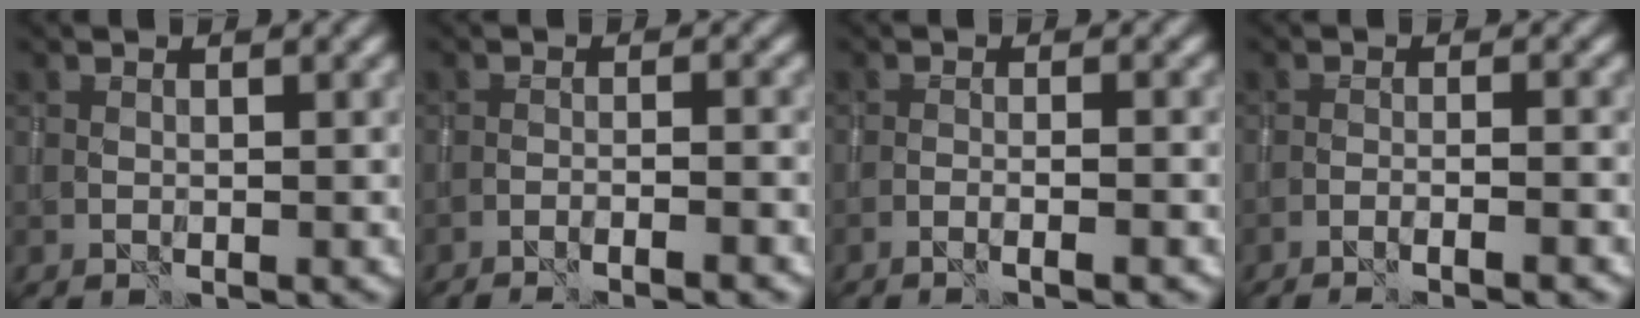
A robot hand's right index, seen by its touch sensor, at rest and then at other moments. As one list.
[{"total": 3.8, "force": [-3.1, 0.6, 2.1], "torque": [-0.030, 0.009, -0.054]}, {"total": 2.7, "force": [-1.6, 0.5, 2.1], "torque": [-0.030, 0.015, -0.036]}, {"total": 3.5, "force": [-2.5, 0.5, 2.3], "torque": [-0.033, 0.009, -0.050]}]